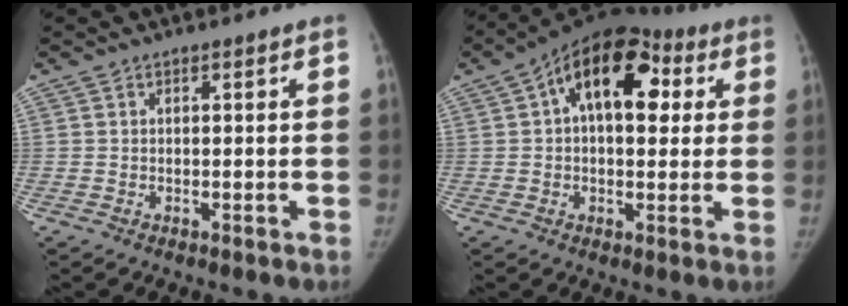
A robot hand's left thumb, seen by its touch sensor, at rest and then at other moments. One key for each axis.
{"total": 16.6, "fx": 4.4, "fy": 9.5, "fz": 12.8, "tx": -0.158, "ty": 0.027, "tz": 0.055}